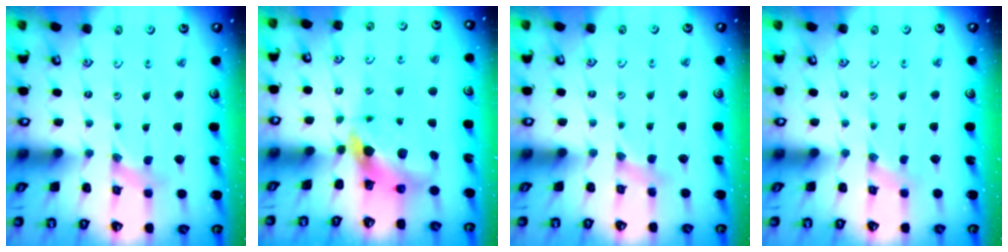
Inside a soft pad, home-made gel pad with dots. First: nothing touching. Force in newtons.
{"total": 9.2, "press": 9.1, "slide": 1.3}
{"total": 2.5, "press": 2.5, "slide": 0.4}
{"total": 0.0}